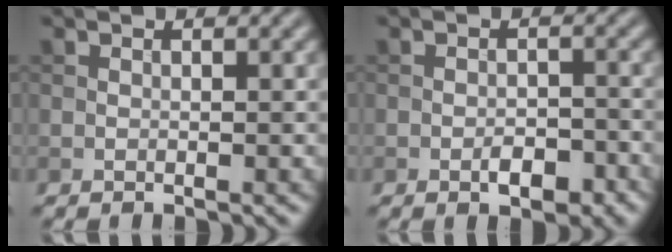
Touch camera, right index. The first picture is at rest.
{"total": 2.6, "force": [-1.3, 1.3, 1.9], "torque": [-0.026, 0.002, -0.020]}